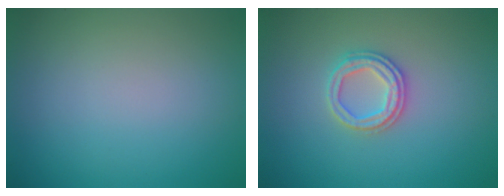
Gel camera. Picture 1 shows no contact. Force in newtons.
{"total": 2.5, "press": 2.4, "slide": 0.6}